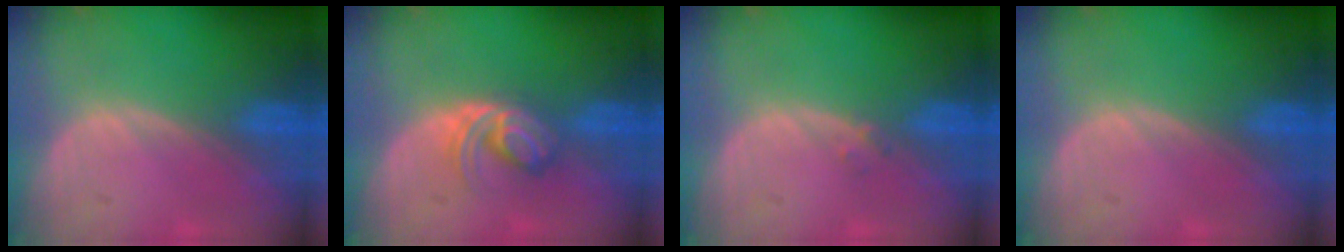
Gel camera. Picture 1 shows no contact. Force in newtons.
{"total": 5.9, "press": 5.1, "slide": 3.0}
{"total": 0.9, "press": 0.9, "slide": 0.2}
{"total": 0.0}